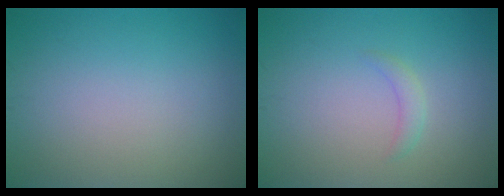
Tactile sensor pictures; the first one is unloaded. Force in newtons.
{"total": 1.1, "press": 1.1, "slide": 0.1}